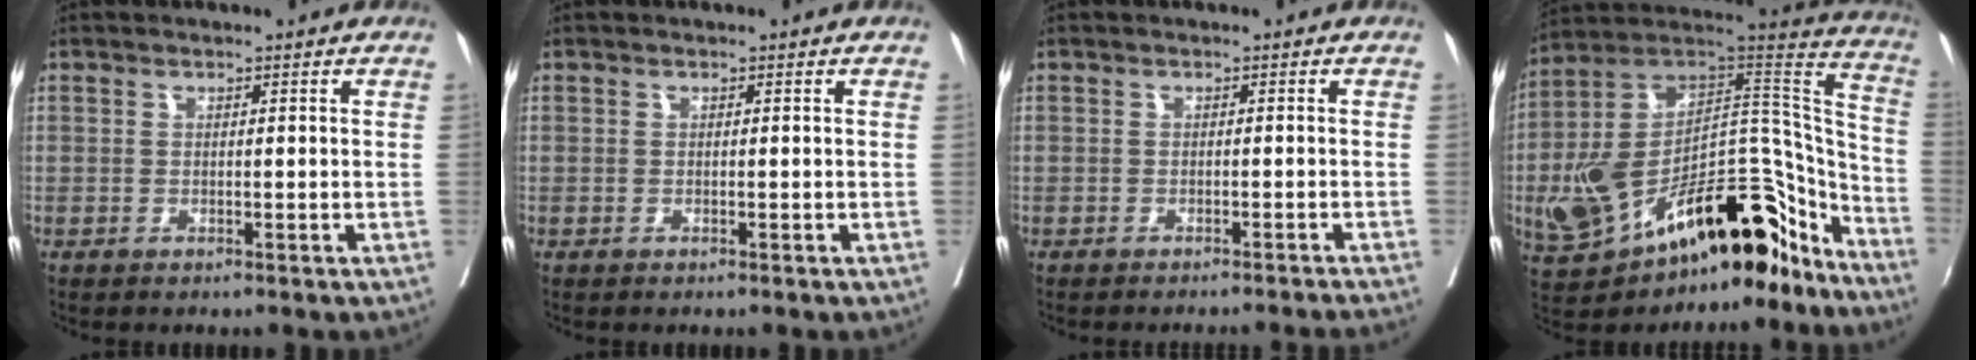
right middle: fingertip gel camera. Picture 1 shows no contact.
{"total": 0.0}
{"total": 6.9, "force": [-6.5, -1.6, 1.8], "torque": [-0.008, -0.021, -0.075]}
{"total": 29.0, "force": [-16.6, 10.0, 21.5], "torque": [-0.326, 0.029, -0.260]}